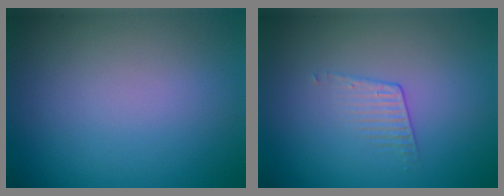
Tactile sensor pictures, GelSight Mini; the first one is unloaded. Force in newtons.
{"total": 1.1, "press": 0.4, "slide": 1.1}